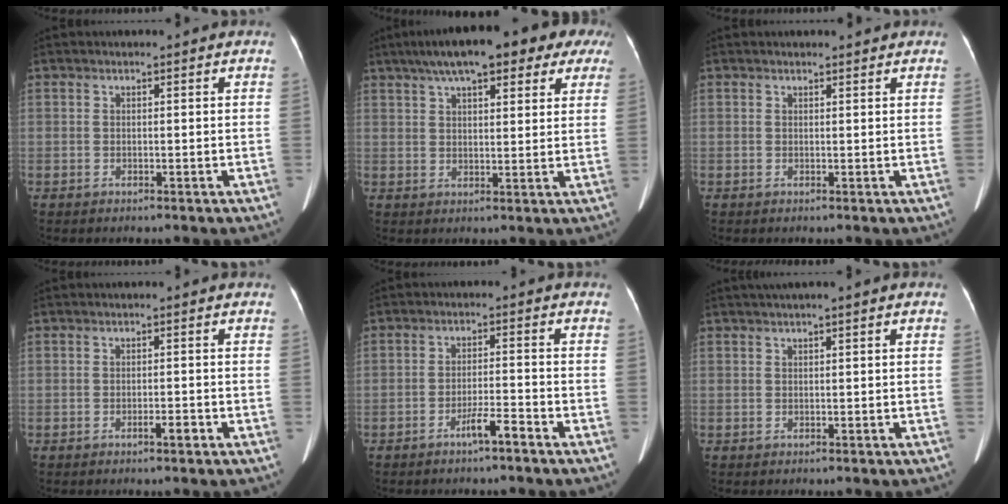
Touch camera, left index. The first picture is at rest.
{"total": 19.8, "force": [13.8, 6.0, 12.9], "torque": [-0.196, 0.064, 0.179]}
{"total": 1.2, "force": [1.1, 0.5, 0.1], "torque": [-0.005, 0.008, 0.013]}
{"total": 2.0, "force": [-1.2, 0.3, 1.5], "torque": [-0.024, 0.000, -0.018]}
{"total": 3.6, "force": [-2.7, 0.0, 2.5], "torque": [-0.045, -0.002, -0.047]}
{"total": 2.1, "force": [1.1, 0.0, 1.8], "torque": [-0.036, 0.017, 0.022]}